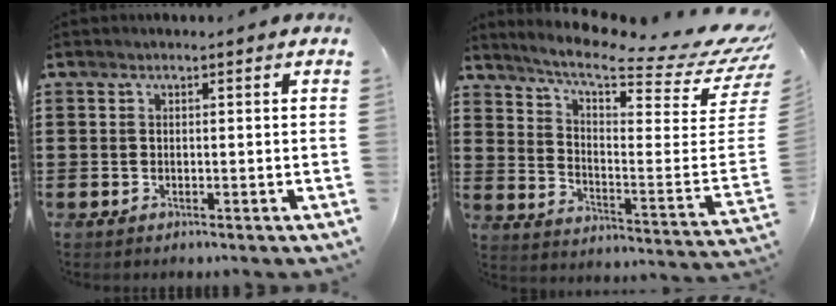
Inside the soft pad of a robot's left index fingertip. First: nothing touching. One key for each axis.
{"total": 8.4, "fx": 6.7, "fy": 0.3, "fz": 5.2, "tx": -0.112, "ty": -0.061, "tz": 0.107}